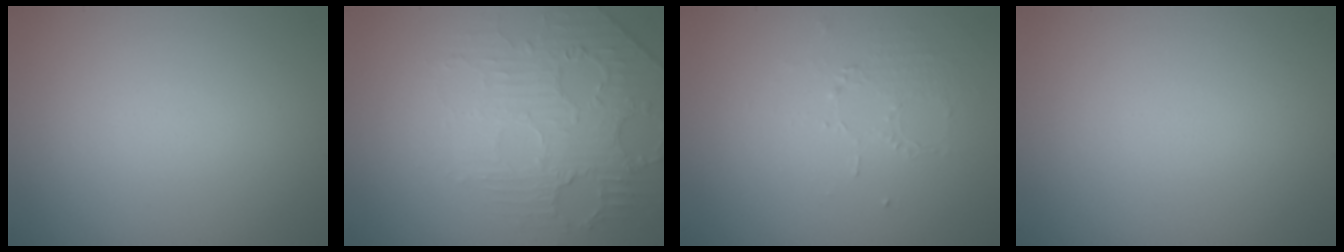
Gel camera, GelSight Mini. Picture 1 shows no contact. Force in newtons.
{"total": 2.9, "press": 2.4, "slide": 1.6}
{"total": 1.3, "press": 0.6, "slide": 1.1}
{"total": 0.0}